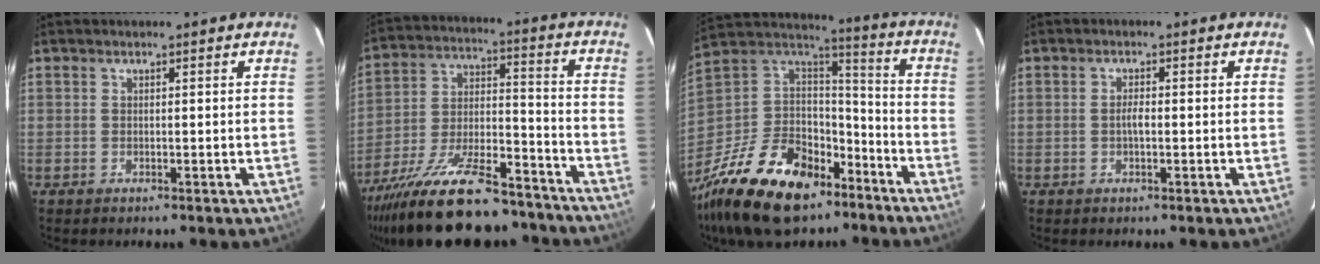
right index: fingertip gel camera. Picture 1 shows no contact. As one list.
[{"total": 25.5, "force": [-19.9, 8.3, 13.6], "torque": [-0.255, -0.018, -0.299]}, {"total": 25.2, "force": [-15.7, 14.3, 13.5], "torque": [-0.300, 0.014, -0.249]}, {"total": 1.6, "force": [-0.3, 0.5, 1.5], "torque": [-0.030, 0.003, -0.007]}]